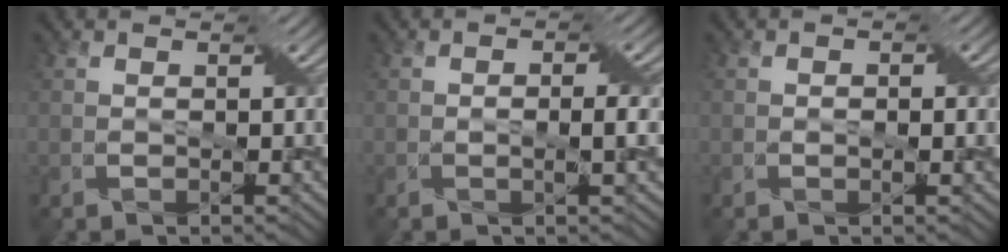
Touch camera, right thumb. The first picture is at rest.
{"total": 2.5, "force": [-0.3, 0.5, 2.4], "torque": [-0.040, 0.003, -0.006]}
{"total": 1.7, "force": [-0.1, 0.9, 1.4], "torque": [-0.018, -0.001, -0.003]}